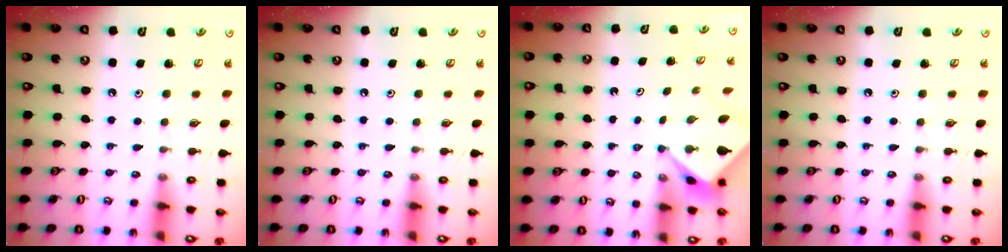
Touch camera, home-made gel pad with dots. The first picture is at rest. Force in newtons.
{"total": 0.0}
{"total": 2.0, "press": 2.0, "slide": 0.2}
{"total": 0.0}